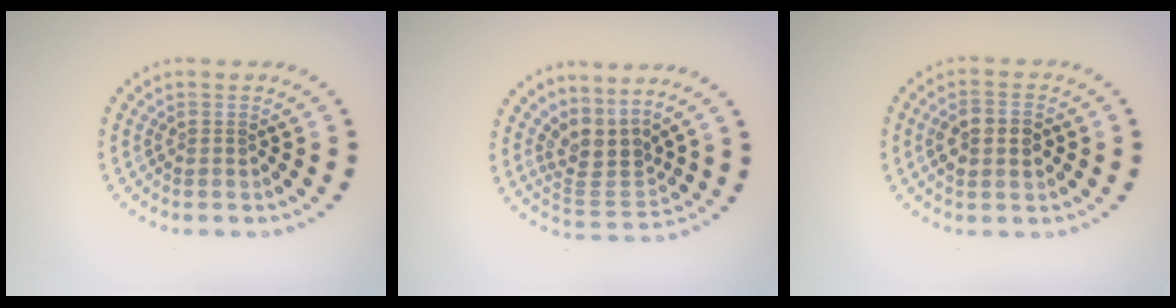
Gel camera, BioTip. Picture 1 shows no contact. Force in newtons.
{"total": 3.4, "press": 2.5, "slide": 2.4}
{"total": 3.6, "press": 3.6, "slide": 0.2}